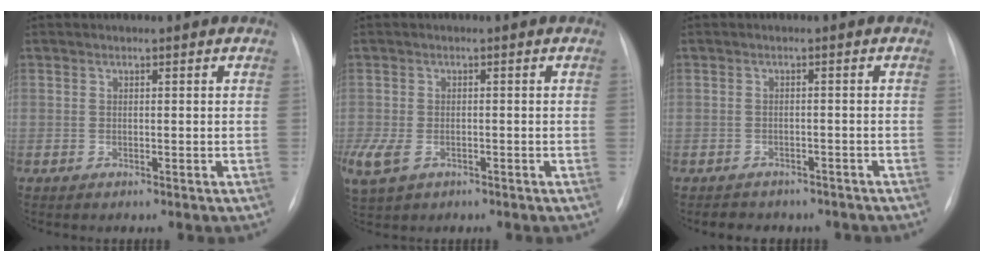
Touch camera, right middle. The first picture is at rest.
{"total": 8.5, "force": [-4.0, 5.5, 5.0], "torque": [-0.135, -0.010, -0.065]}
{"total": 6.2, "force": [-5.3, 2.9, 1.5], "torque": [-0.022, 0.010, -0.057]}